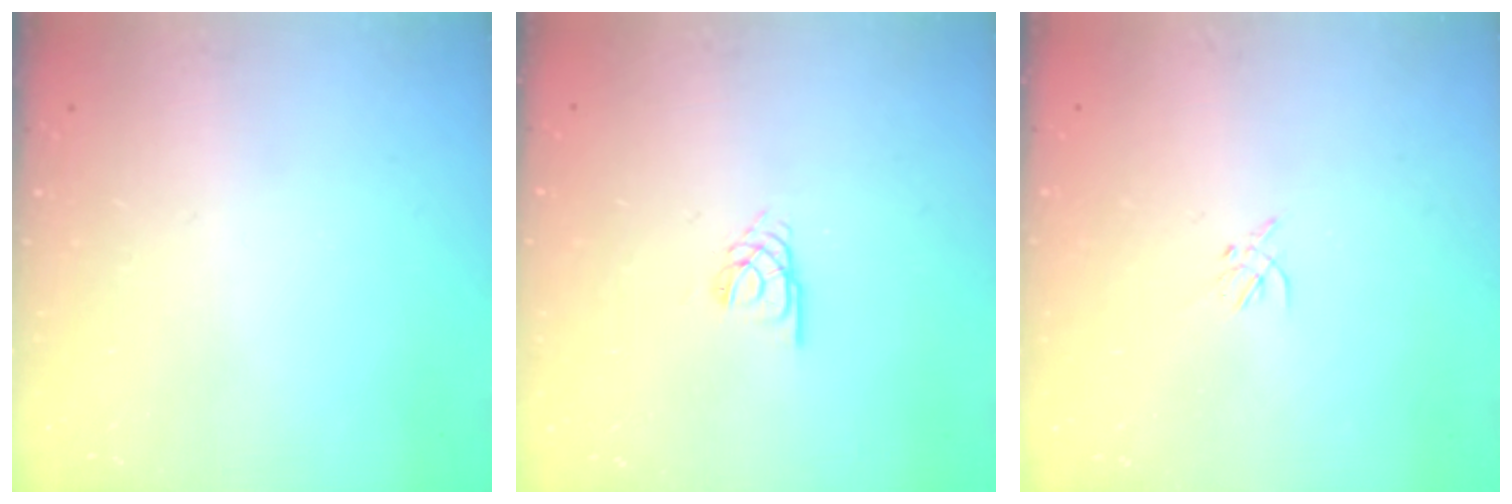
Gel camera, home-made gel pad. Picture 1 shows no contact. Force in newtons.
{"total": 3.2, "press": 3.2, "slide": 0.5}
{"total": 1.4, "press": 1.3, "slide": 0.5}